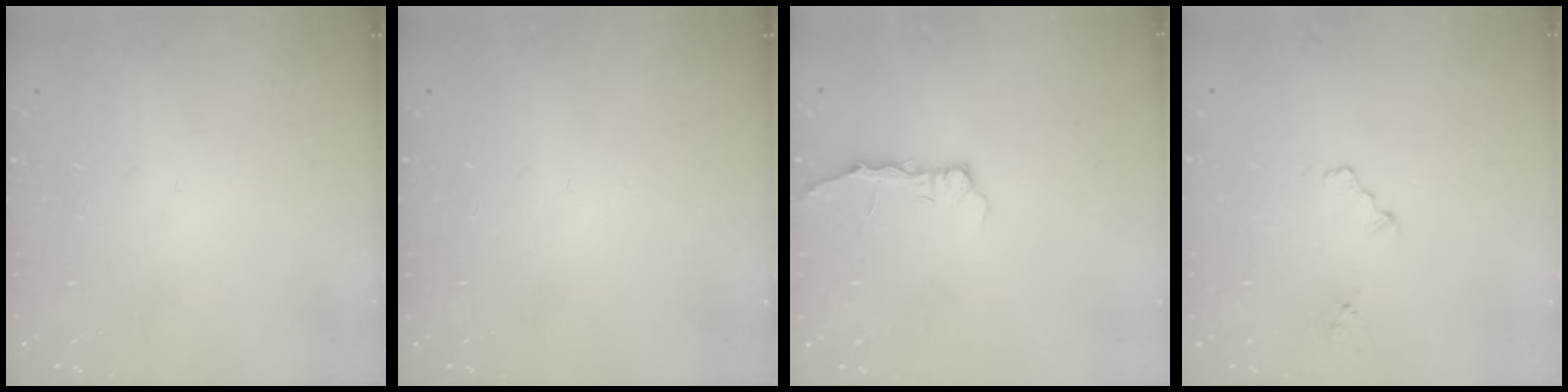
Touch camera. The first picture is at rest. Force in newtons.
{"total": 0.0}
{"total": 2.8, "press": 2.8, "slide": 0.3}
{"total": 2.9, "press": 2.9, "slide": 0.3}